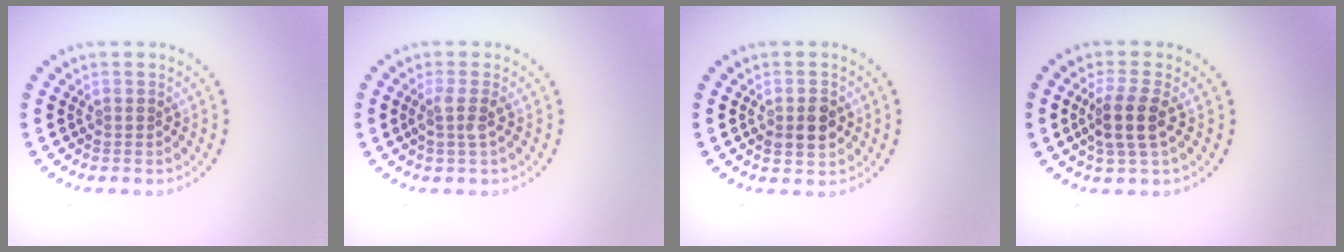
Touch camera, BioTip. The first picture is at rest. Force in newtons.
{"total": 1.7, "press": 1.3, "slide": 1.1}
{"total": 2.9, "press": 2.9, "slide": 0.2}
{"total": 3.1, "press": 2.6, "slide": 1.7}